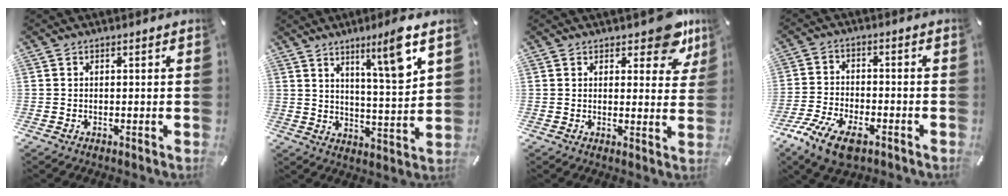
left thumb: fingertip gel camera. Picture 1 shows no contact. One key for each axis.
{"total": 10.3, "fx": 6.6, "fy": 1.2, "fz": 7.8, "tx": -0.111, "ty": -0.047, "tz": 0.102}
{"total": 9.8, "fx": 6.8, "fy": 4.6, "fz": 5.3, "tx": -0.041, "ty": -0.049, "tz": 0.115}
{"total": 9.1, "fx": -5.9, "fy": 4.3, "fz": 5.5, "tx": -0.127, "ty": 0.018, "tz": -0.111}